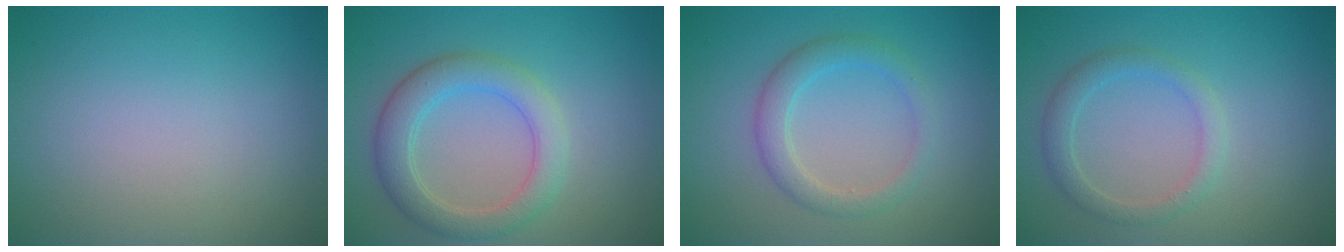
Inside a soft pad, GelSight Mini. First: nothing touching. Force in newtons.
{"total": 4.1, "press": 4.1, "slide": 0.1}
{"total": 2.7, "press": 2.7, "slide": 0.1}
{"total": 2.2, "press": 2.2, "slide": 0.1}